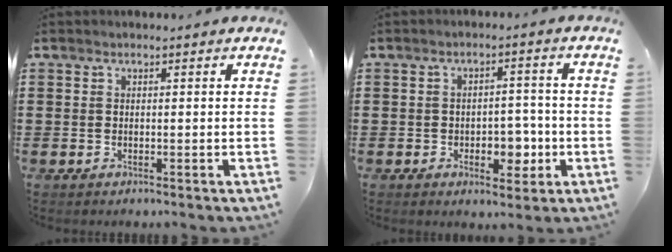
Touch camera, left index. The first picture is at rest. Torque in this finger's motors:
{"motor_torque": [0.68, 0.06, 0.36, 0.05]}